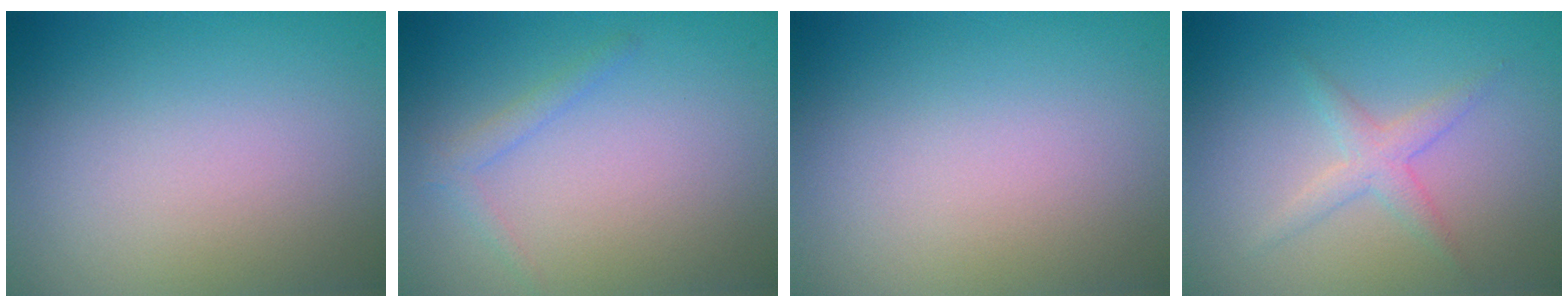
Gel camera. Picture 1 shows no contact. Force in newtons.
{"total": 1.3, "press": 1.3, "slide": 0.1}
{"total": 0.0}
{"total": 2.0, "press": 2.0, "slide": 0.0}